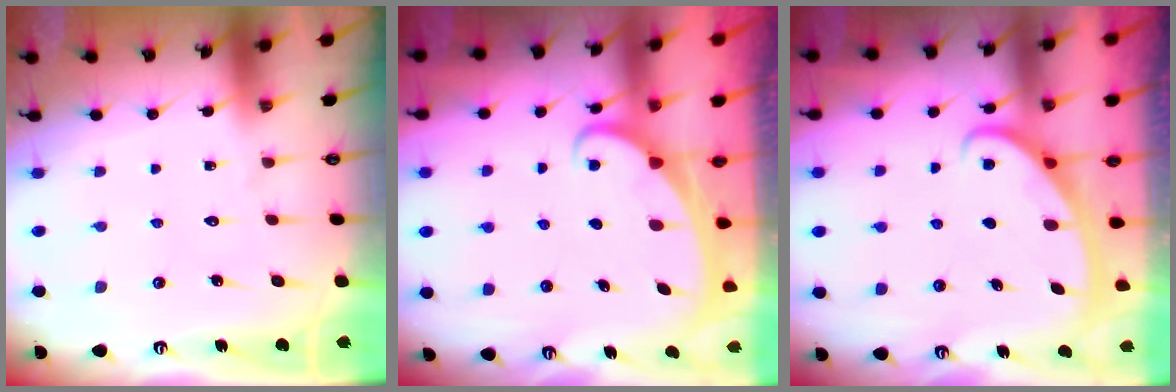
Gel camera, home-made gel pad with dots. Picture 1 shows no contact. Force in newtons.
{"total": 1.8, "press": 1.8, "slide": 0.1}
{"total": 2.8, "press": 2.8, "slide": 0.4}